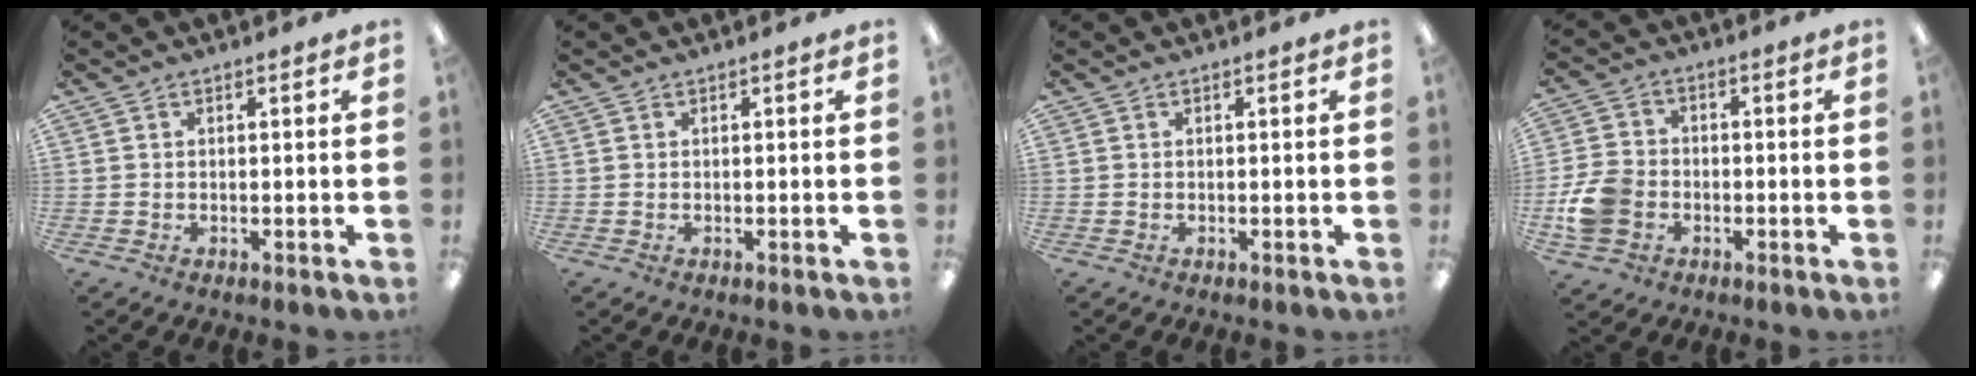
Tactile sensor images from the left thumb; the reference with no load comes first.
{"total": 0.0}
{"total": 0.0}
{"total": 9.2, "force": [-2.5, 7.3, 5.0], "torque": [-0.098, 0.022, -0.044]}